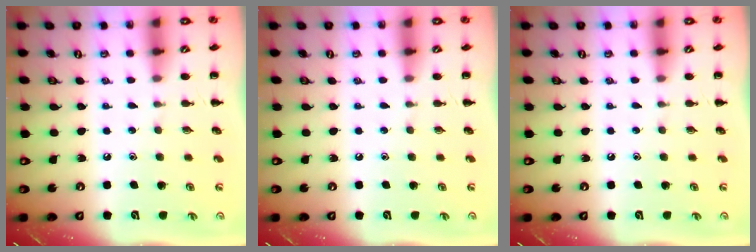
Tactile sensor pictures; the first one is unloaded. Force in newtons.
{"total": 0.0}
{"total": 0.0}